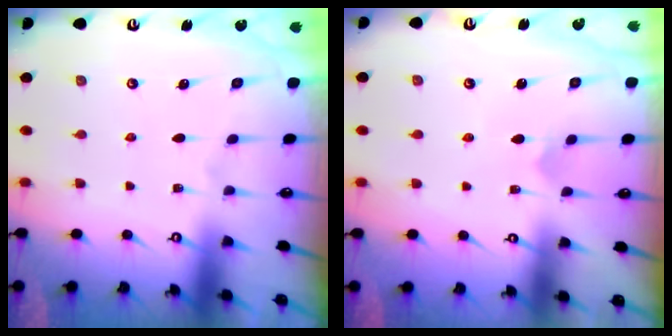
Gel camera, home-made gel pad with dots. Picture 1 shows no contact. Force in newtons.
{"total": 3.6, "press": 3.5, "slide": 0.2}